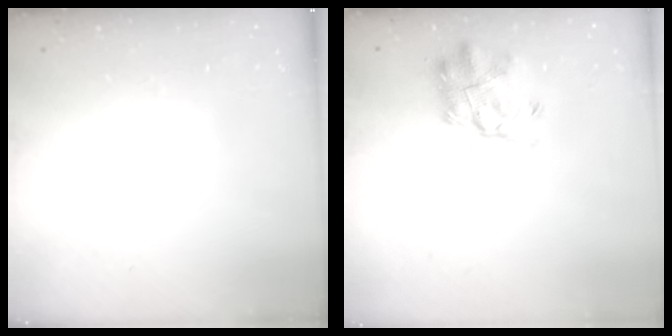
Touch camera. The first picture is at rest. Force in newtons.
{"total": 2.9, "press": 2.9, "slide": 0.7}